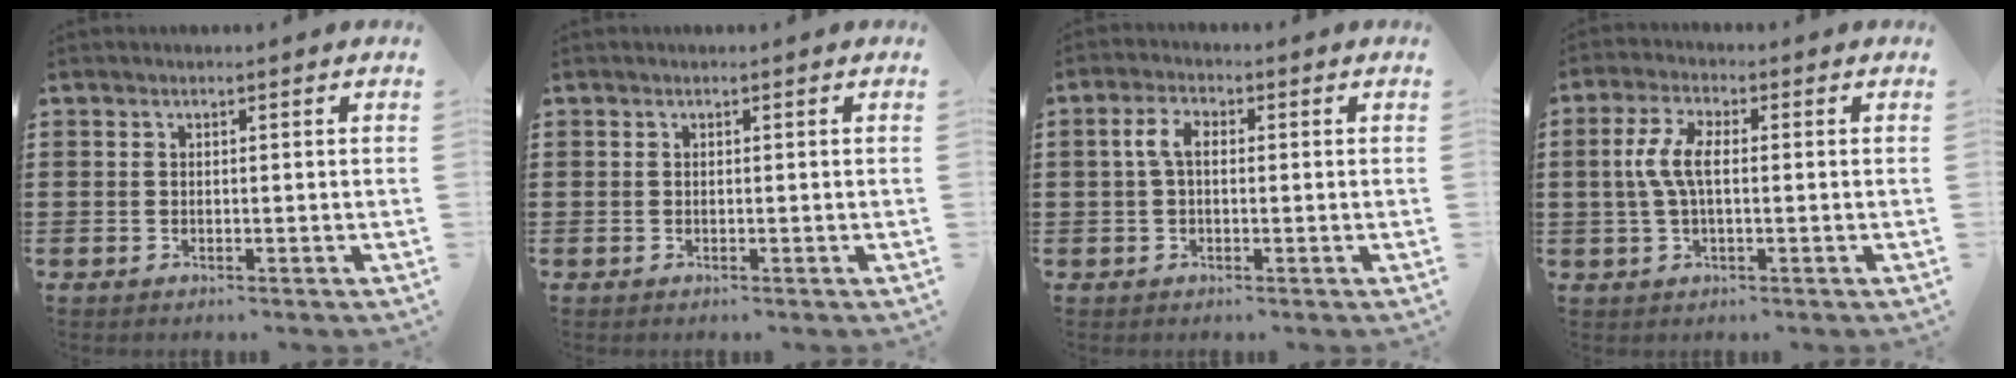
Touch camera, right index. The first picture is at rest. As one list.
[{"total": 0.0}, {"total": 3.9, "force": [0.3, 2.0, 3.3], "torque": [-0.082, 0.004, -0.001]}, {"total": 5.7, "force": [0.1, 2.4, 5.2], "torque": [-0.126, -0.001, -0.008]}]